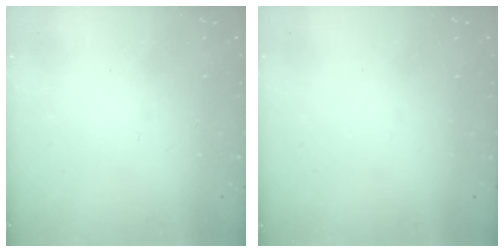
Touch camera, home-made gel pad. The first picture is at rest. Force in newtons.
{"total": 0.0}